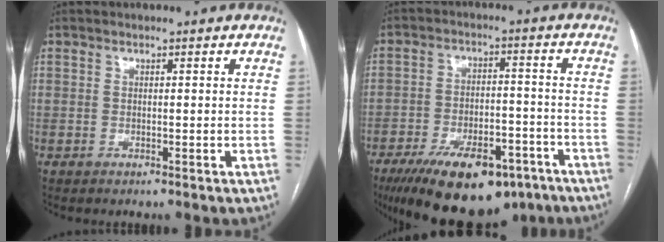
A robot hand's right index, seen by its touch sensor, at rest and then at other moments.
{"total": 18.9, "force": [-12.7, 8.0, 11.5], "torque": [-0.177, 0.001, -0.192]}